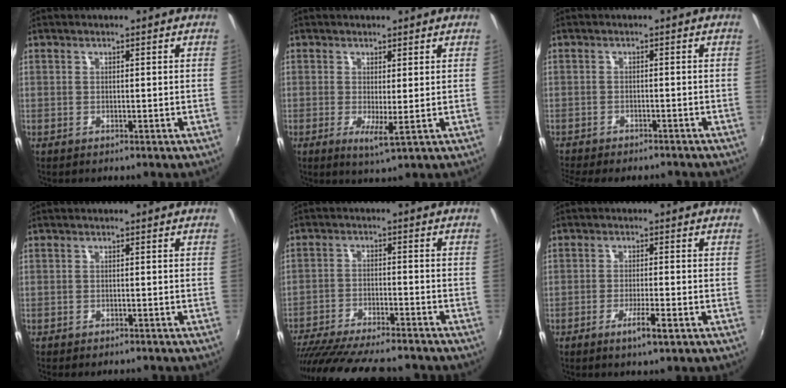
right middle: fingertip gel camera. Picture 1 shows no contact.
{"total": 3.2, "force": [-0.2, 0.1, 3.2], "torque": [-0.061, -0.011, -0.003]}
{"total": 9.4, "force": [-8.3, 2.2, 3.9], "torque": [-0.094, -0.022, -0.125]}
{"total": 2.9, "force": [-2.5, 0.8, 1.1], "torque": [-0.027, -0.012, -0.037]}
{"total": 22.0, "force": [-19.1, 4.3, 10.0], "torque": [-0.195, -0.041, -0.290]}
{"total": 4.4, "force": [-2.7, 0.4, 3.4], "torque": [-0.070, -0.005, -0.046]}